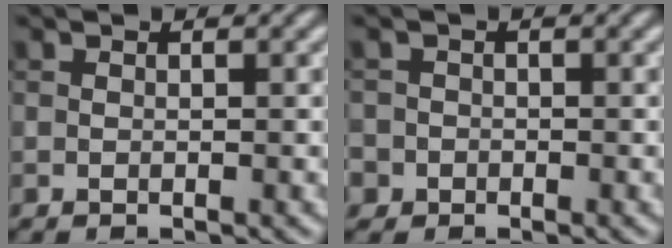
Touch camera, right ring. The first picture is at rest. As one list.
[{"total": 3.6, "force": [-1.8, 3.1, 0.5], "torque": [0.006, 0.000, -0.039]}]